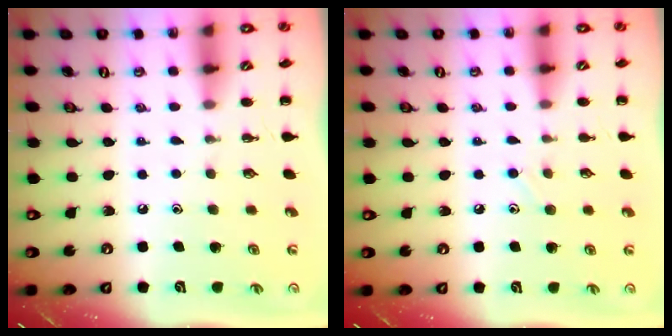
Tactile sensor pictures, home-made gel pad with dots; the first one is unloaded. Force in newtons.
{"total": 6.2, "press": 5.9, "slide": 2.0}